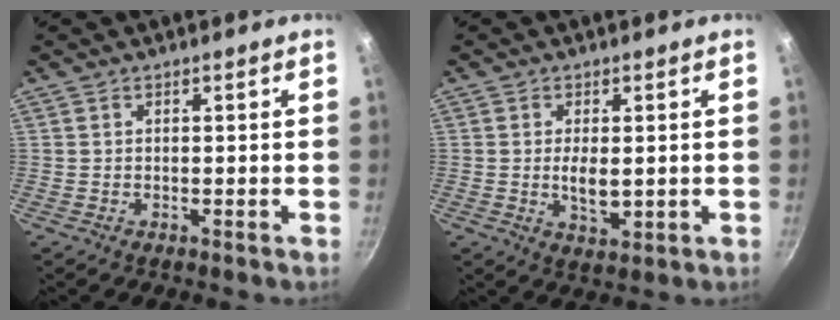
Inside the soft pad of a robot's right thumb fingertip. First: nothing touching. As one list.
[{"total": 4.6, "force": [0.1, 2.2, 4.1], "torque": [-0.073, -0.007, 0.005]}]